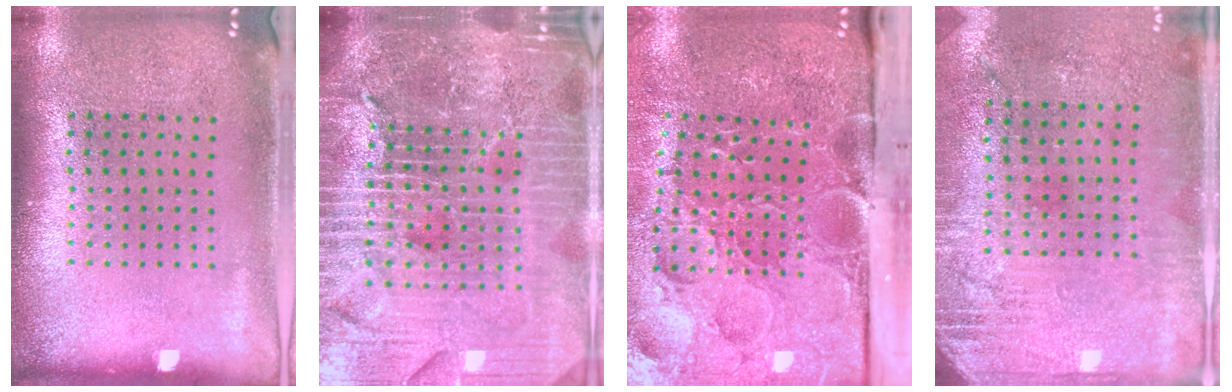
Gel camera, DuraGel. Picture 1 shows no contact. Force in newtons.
{"total": 6.5, "press": 5.7, "slide": 3.0}
{"total": 5.5, "press": 4.2, "slide": 3.5}
{"total": 2.8, "press": 2.4, "slide": 1.5}